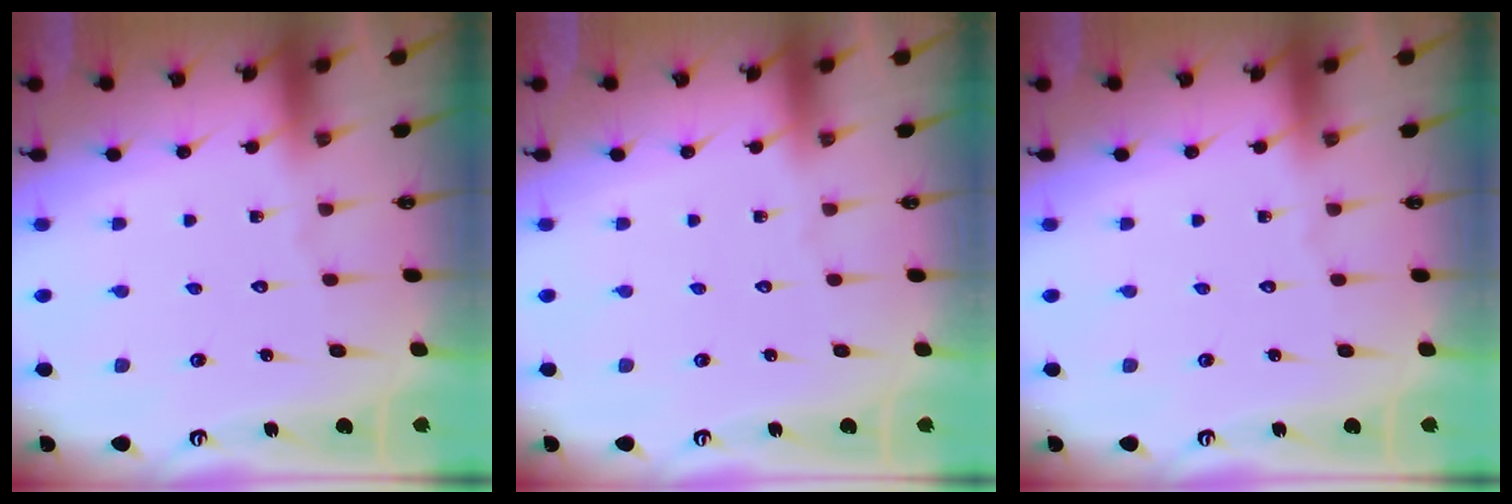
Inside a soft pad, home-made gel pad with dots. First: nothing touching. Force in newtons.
{"total": 0.0}
{"total": 0.0}